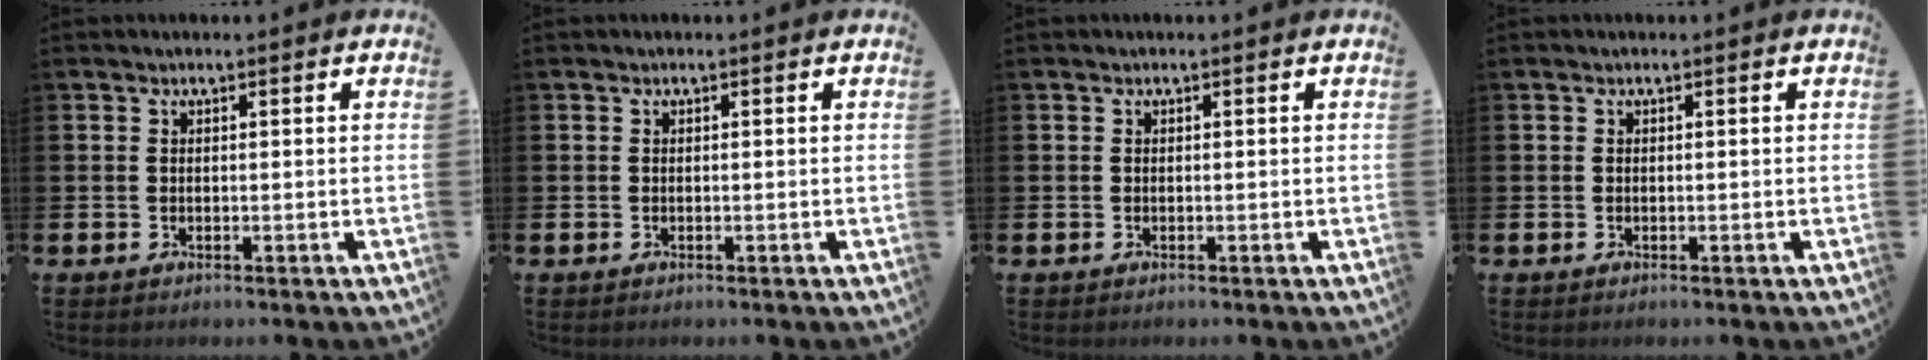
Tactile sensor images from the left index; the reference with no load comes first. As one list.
[{"total": 0.0}, {"total": 0.0}, {"total": 0.0}]